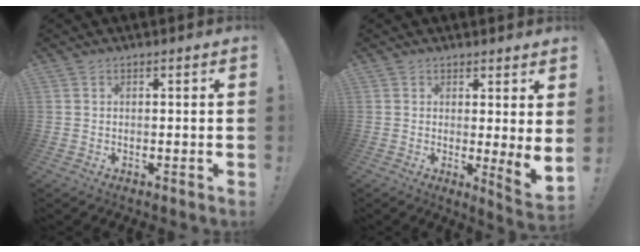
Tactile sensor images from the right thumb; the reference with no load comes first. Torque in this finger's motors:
{"motor_torque": [-0.42, 0.48, 0.73, 0.16, 0.00]}